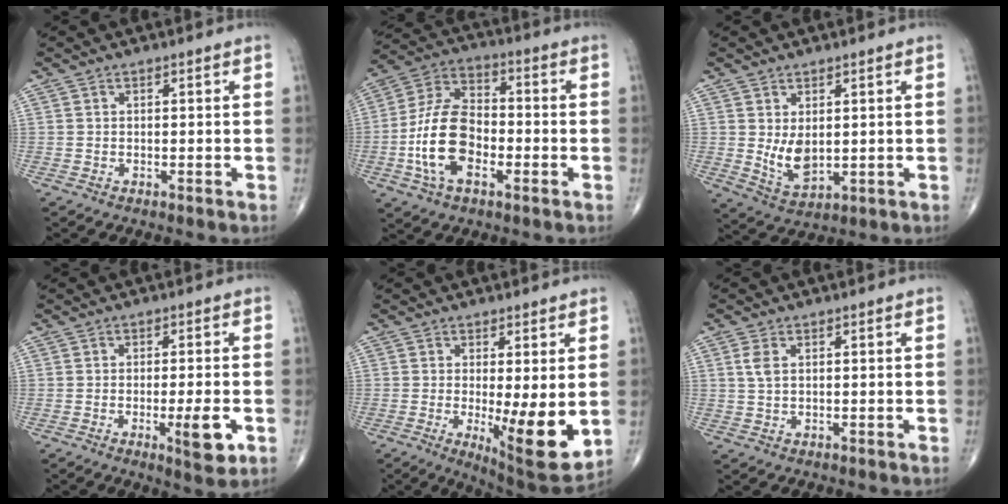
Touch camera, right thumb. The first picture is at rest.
{"total": 15.0, "force": [-3.4, 8.5, 11.9], "torque": [-0.229, 0.030, -0.069]}
{"total": 5.8, "force": [0.8, 3.3, 4.7], "torque": [-0.075, -0.017, 0.030]}
{"total": 6.4, "force": [-2.0, 1.3, 6.0], "torque": [-0.086, -0.006, -0.025]}
{"total": 11.6, "force": [-1.3, 3.0, 11.2], "torque": [-0.161, -0.034, -0.013]}
{"total": 2.7, "force": [0.9, 1.5, 2.1], "torque": [-0.046, 0.004, 0.019]}